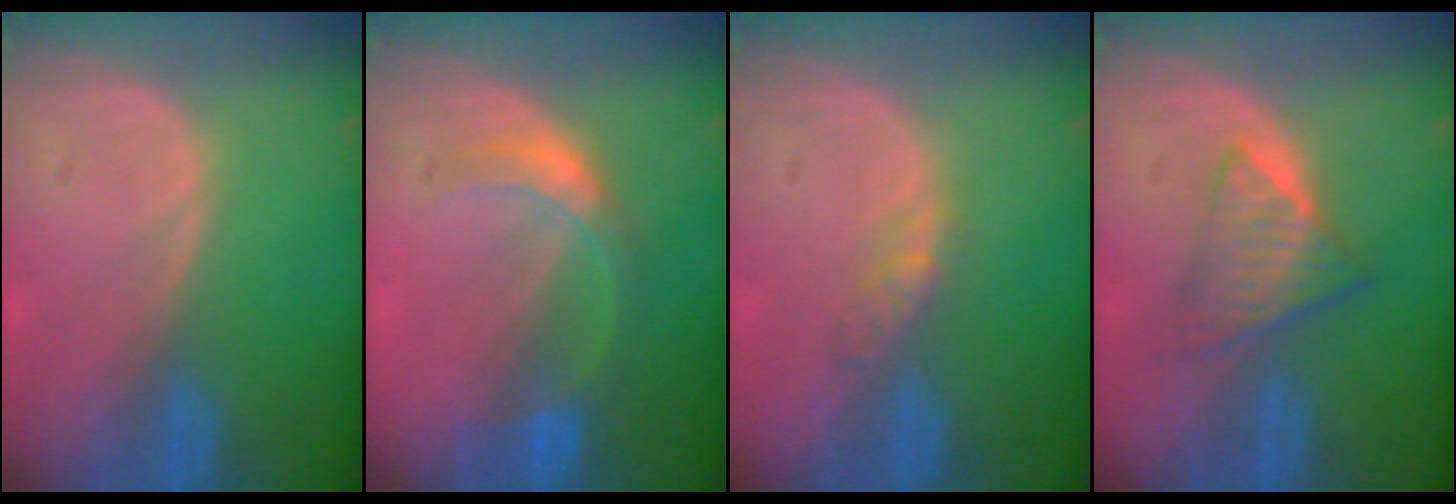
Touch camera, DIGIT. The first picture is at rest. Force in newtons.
{"total": 5.5, "press": 5.2, "slide": 2.0}
{"total": 2.6, "press": 2.3, "slide": 1.3}
{"total": 5.9, "press": 5.1, "slide": 3.0}